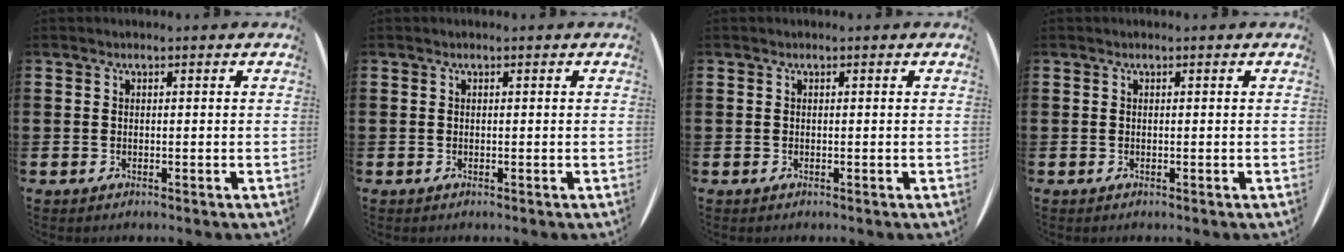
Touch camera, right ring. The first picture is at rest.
{"total": 0.0}
{"total": 0.0}
{"total": 0.0}